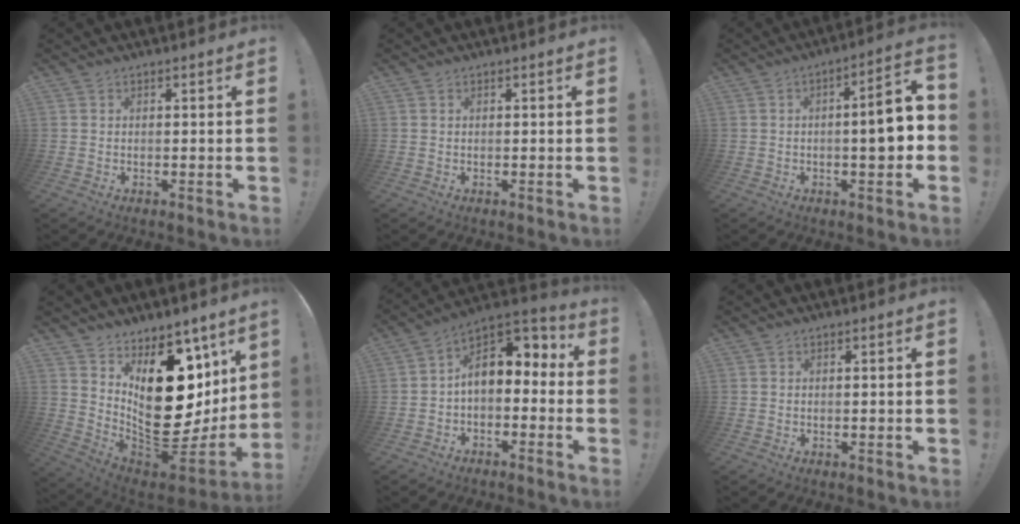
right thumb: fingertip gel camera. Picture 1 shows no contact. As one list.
[{"total": 0.0}, {"total": 10.3, "force": [-0.6, 2.3, 10.0], "torque": [-0.130, -0.002, -0.018]}, {"total": 24.0, "force": [4.0, 14.9, 18.5], "torque": [-0.255, -0.052, 0.105]}, {"total": 9.9, "force": [2.2, 6.6, 7.0], "torque": [-0.085, -0.013, 0.044]}, {"total": 0.8, "force": [-0.1, -0.3, 0.7], "torque": [-0.012, 0.000, -0.002]}]